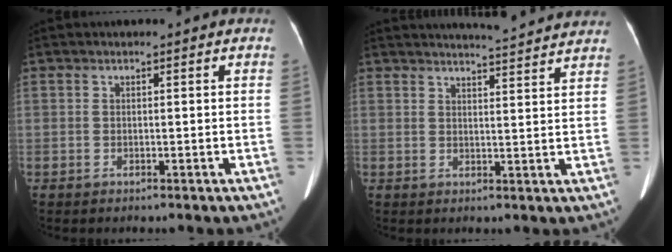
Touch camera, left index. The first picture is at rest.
{"total": 10.1, "force": [9.7, -0.4, 2.9], "torque": [-0.046, 0.005, 0.112]}